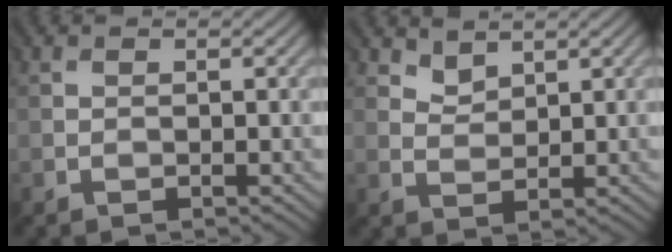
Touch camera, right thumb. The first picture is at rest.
{"total": 2.0, "force": [1.9, 0.6, -0.2], "torque": [0.000, -0.005, 0.044]}